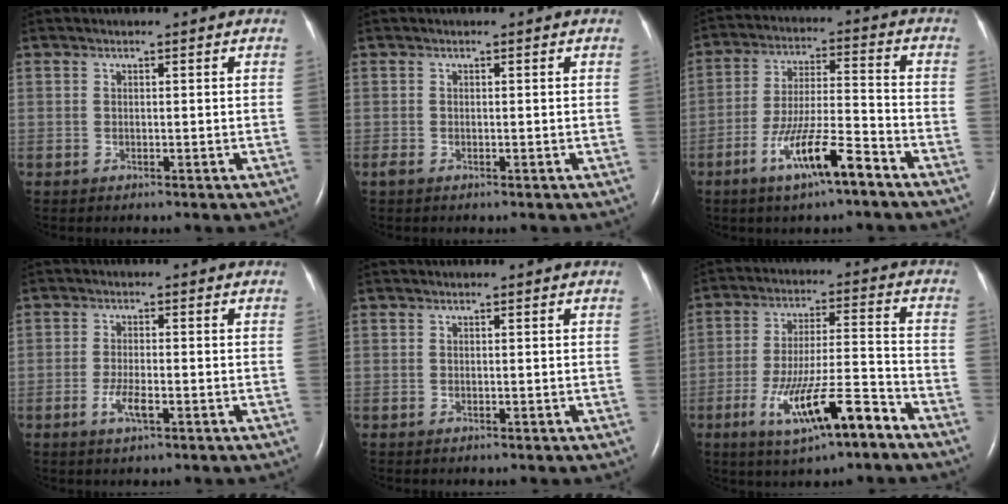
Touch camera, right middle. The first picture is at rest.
{"total": 0.6, "force": [-0.4, 0.2, 0.4], "torque": [-0.013, -0.002, -0.007]}
{"total": 10.6, "force": [-6.4, 1.1, 8.4], "torque": [-0.155, -0.007, -0.116]}
{"total": 3.3, "force": [-1.4, 0.8, 2.9], "torque": [-0.063, -0.002, -0.026]}
{"total": 0.0}
{"total": 12.8, "force": [-7.1, 1.7, 10.5], "torque": [-0.185, -0.004, -0.116]}